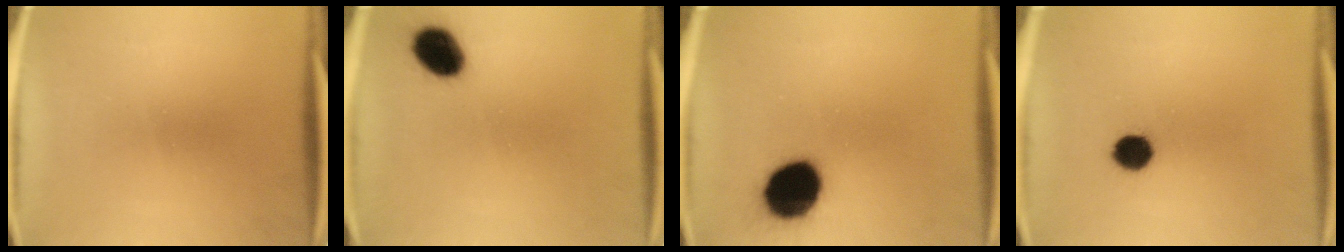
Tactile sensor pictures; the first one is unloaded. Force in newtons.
{"total": 8.6}
{"total": 15.7}
{"total": 5.4}